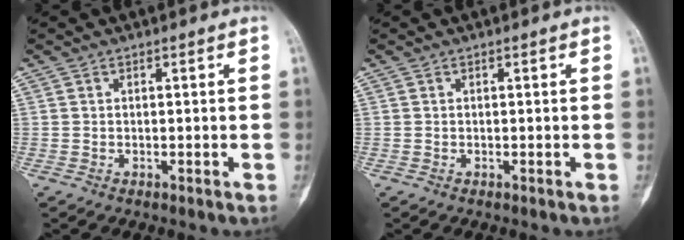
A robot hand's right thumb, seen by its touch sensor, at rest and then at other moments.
{"total": 0.0}